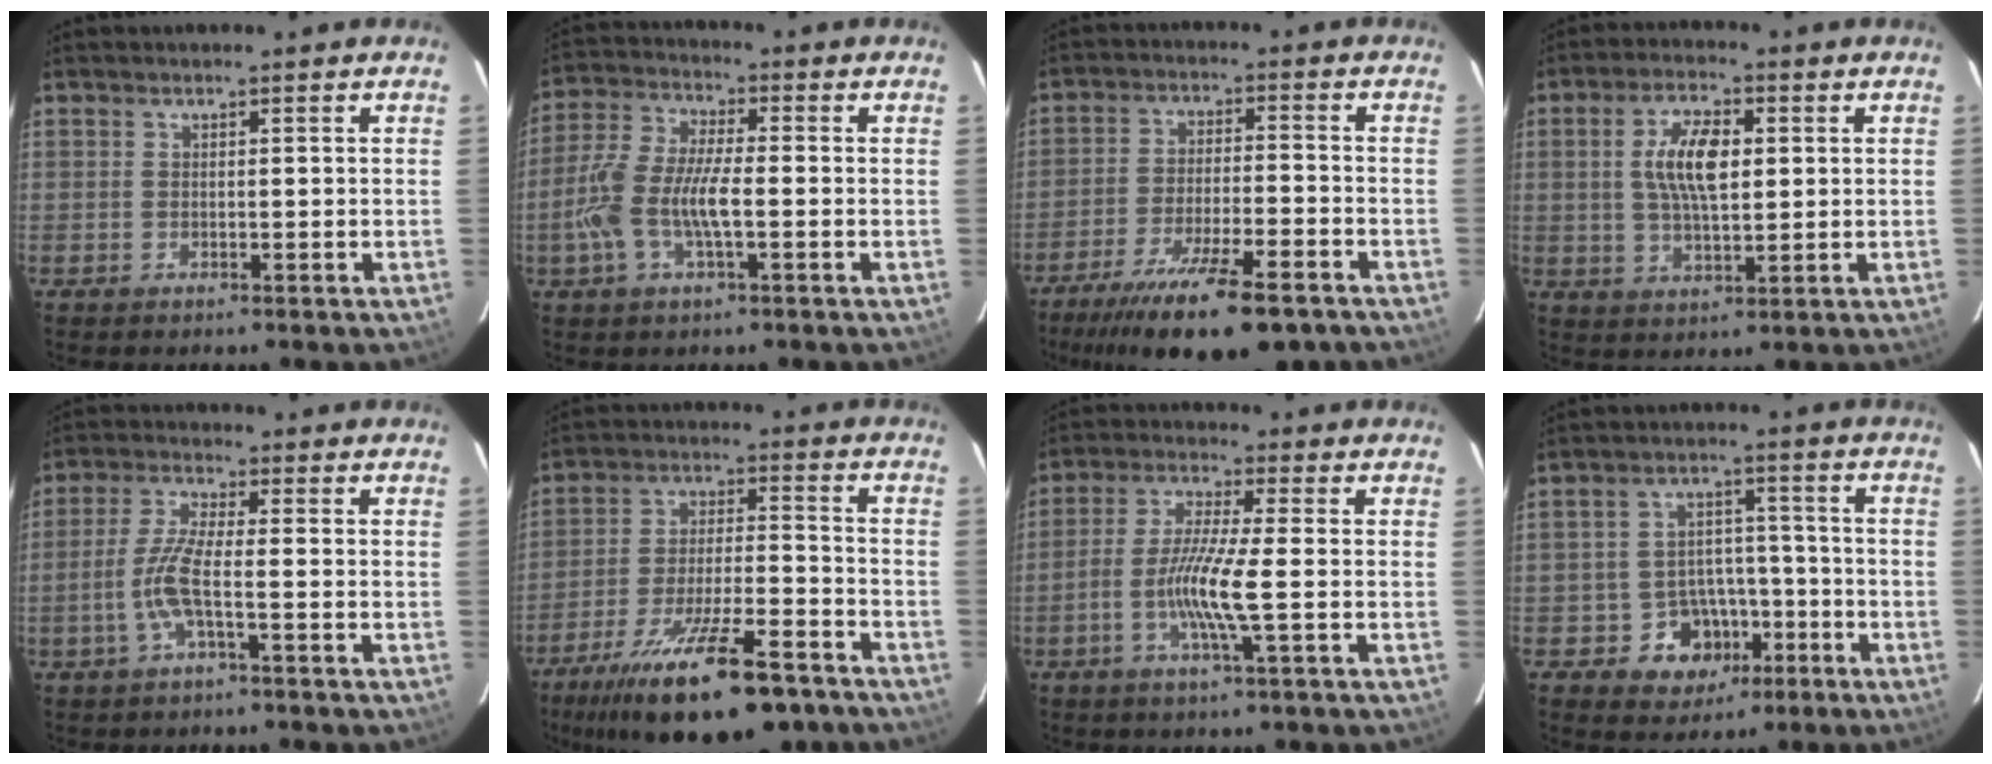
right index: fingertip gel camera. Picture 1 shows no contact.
{"total": 10.8, "force": [-2.5, 3.6, 9.8], "torque": [-0.214, 0.004, -0.052]}
{"total": 17.9, "force": [-13.2, 4.1, 11.3], "torque": [-0.218, -0.041, -0.207]}
{"total": 8.9, "force": [1.5, 3.7, 7.9], "torque": [-0.149, 0.009, 0.030]}
{"total": 6.1, "force": [-2.1, 0.3, 5.7], "torque": [-0.127, 0.000, -0.042]}
{"total": 21.1, "force": [-15.2, 5.7, 13.5], "torque": [-0.250, -0.039, -0.237]}
{"total": 8.2, "force": [-2.2, -0.3, 7.9], "torque": [-0.162, -0.002, -0.046]}
{"total": 8.3, "force": [-4.0, 6.9, 2.3], "torque": [-0.054, 0.031, -0.041]}